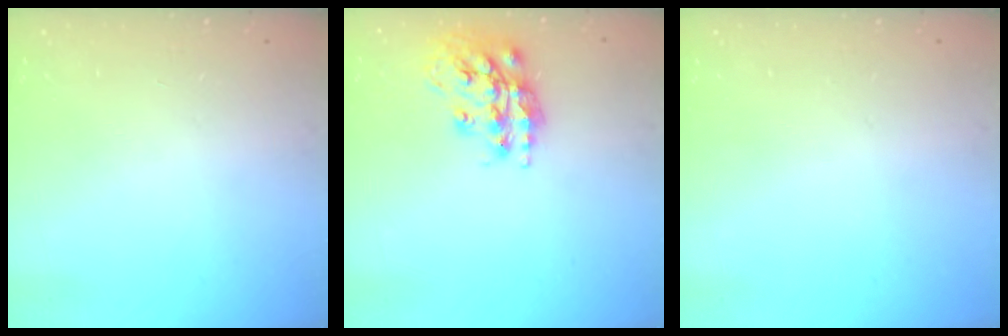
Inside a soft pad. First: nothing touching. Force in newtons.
{"total": 16.8, "press": 16.7, "slide": 1.5}
{"total": 0.0}